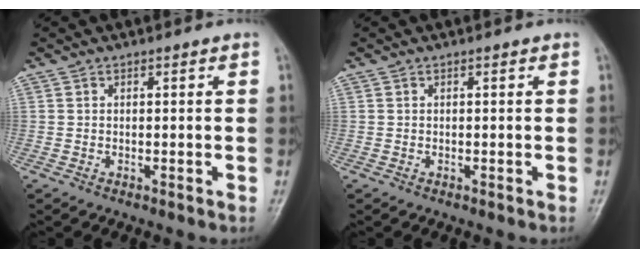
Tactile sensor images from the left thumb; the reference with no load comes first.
{"total": 0.0}